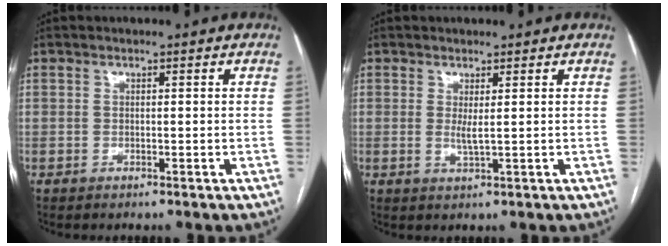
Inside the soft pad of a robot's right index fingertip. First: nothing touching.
{"total": 1.6, "force": [0.3, 0.0, 1.6], "torque": [-0.039, -0.006, 0.010]}